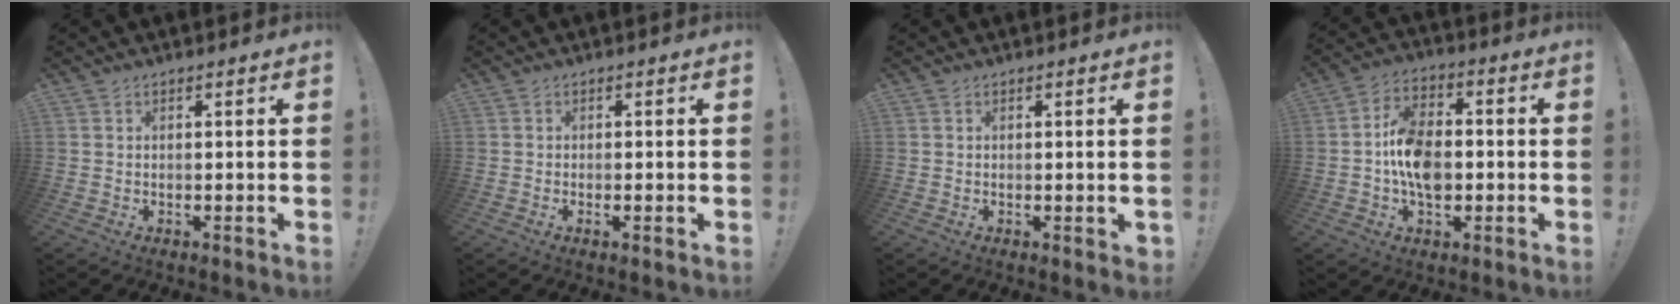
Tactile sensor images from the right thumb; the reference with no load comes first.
{"total": 1.5, "force": [-0.4, 0.0, 1.4], "torque": [-0.022, -0.003, -0.008]}
{"total": 0.8, "force": [0.3, 0.4, 0.6], "torque": [-0.010, 0.000, 0.005]}
{"total": 13.1, "force": [-2.3, 8.9, 9.4], "torque": [-0.156, 0.017, -0.039]}